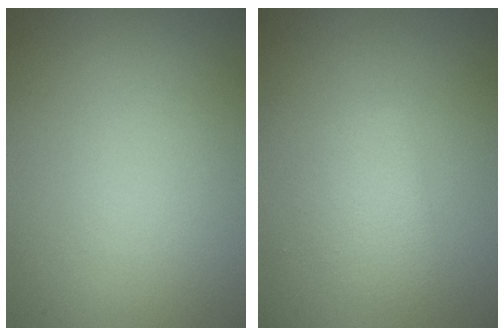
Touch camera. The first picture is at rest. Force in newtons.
{"total": 2.1, "press": 2.1, "slide": 0.1}